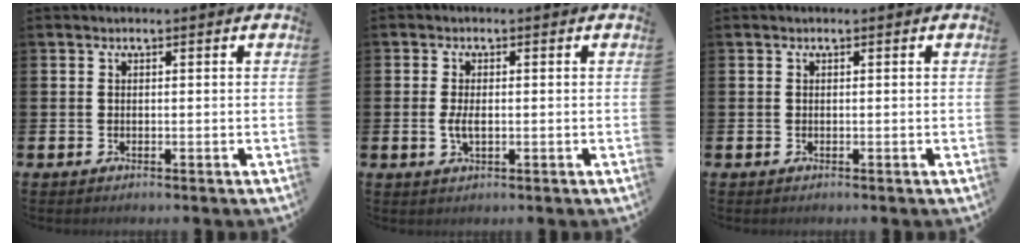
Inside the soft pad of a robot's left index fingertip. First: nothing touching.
{"total": 2.5, "force": [-0.2, 1.2, 2.2], "torque": [-0.039, 0.002, -0.006]}
{"total": 0.0}